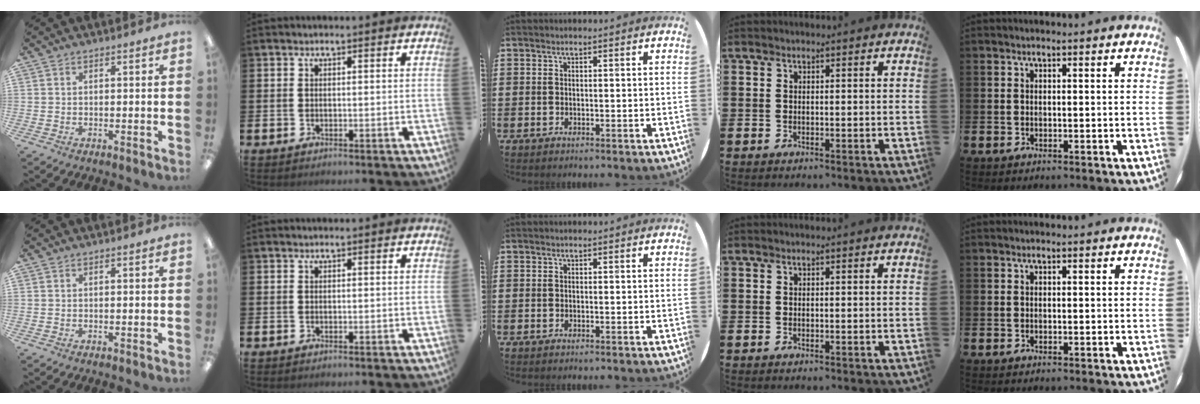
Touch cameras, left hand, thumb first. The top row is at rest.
{}